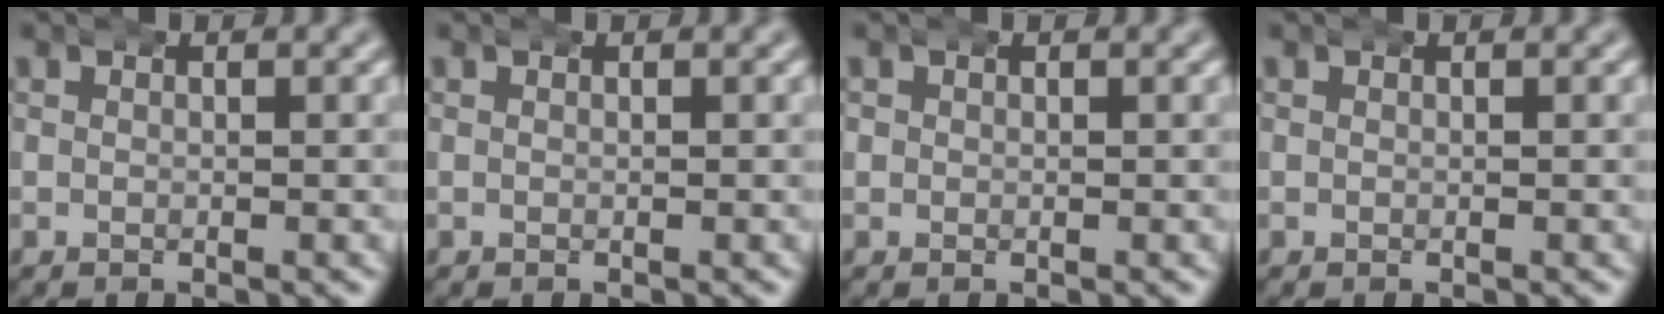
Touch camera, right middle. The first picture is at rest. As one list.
[{"total": 0.0}, {"total": 0.7, "force": [0.0, 0.7, 0.2], "torque": [-0.006, -0.001, 0.000]}, {"total": 0.0}]